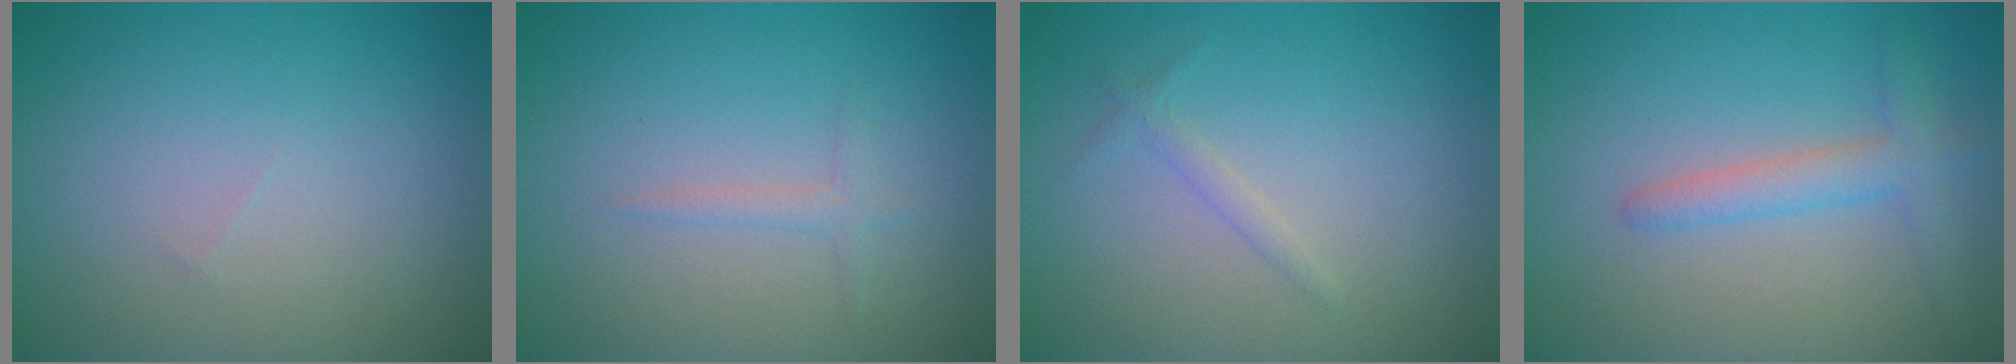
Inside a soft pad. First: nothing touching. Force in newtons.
{"total": 1.3, "press": 1.3, "slide": 0.0}
{"total": 0.9, "press": 0.9, "slide": 0.1}
{"total": 2.6, "press": 2.6, "slide": 0.1}